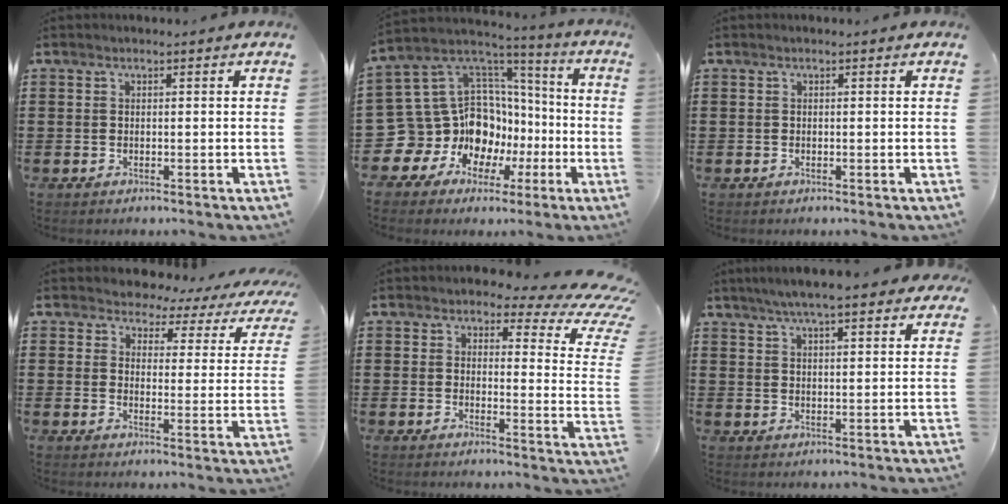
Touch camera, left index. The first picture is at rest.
{"total": 15.3, "force": [-3.5, 13.9, 5.3], "torque": [-0.147, -0.037, -0.025]}
{"total": 0.0}
{"total": 3.7, "force": [3.2, 1.7, 0.9], "torque": [-0.038, -0.016, 0.051]}
{"total": 5.6, "force": [4.0, 1.8, 3.5], "torque": [-0.064, -0.026, 0.062]}
{"total": 5.9, "force": [5.0, 0.5, 3.0], "torque": [-0.073, -0.010, 0.088]}